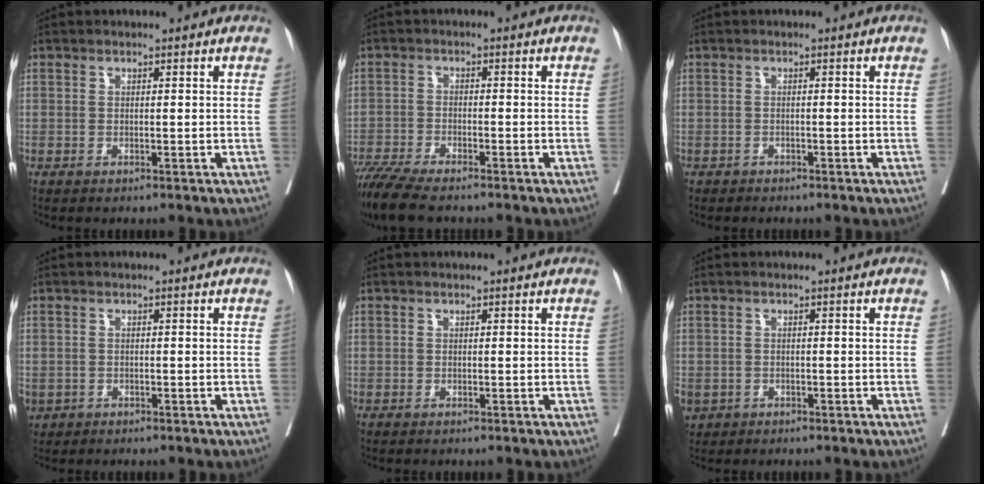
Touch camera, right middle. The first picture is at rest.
{"total": 8.0, "force": [-6.7, 1.1, 4.2], "torque": [-0.080, -0.022, -0.119]}
{"total": 1.0, "force": [-0.9, 0.5, 0.0], "torque": [-0.015, -0.001, -0.016]}
{"total": 2.6, "force": [-1.4, 2.1, 0.7], "torque": [-0.020, -0.004, -0.021]}
{"total": 0.0}
{"total": 4.1, "force": [-2.2, 3.3, 1.1], "torque": [-0.034, -0.004, -0.033]}